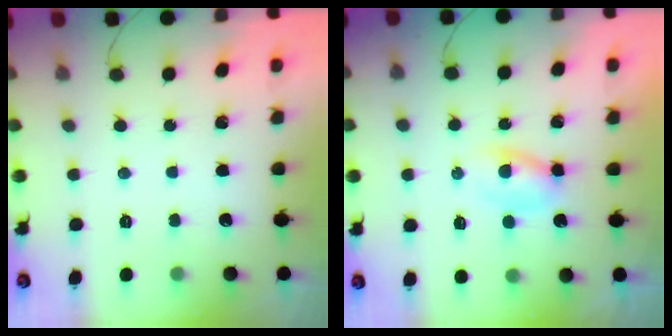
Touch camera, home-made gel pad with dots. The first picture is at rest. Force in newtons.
{"total": 2.1, "press": 1.9, "slide": 0.9}